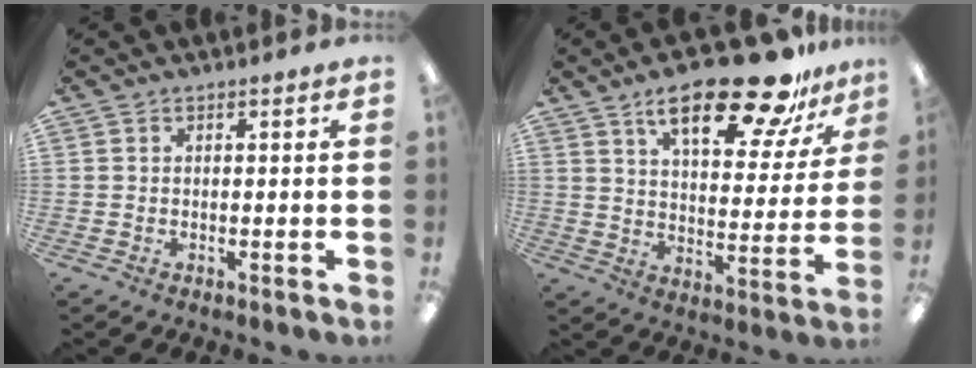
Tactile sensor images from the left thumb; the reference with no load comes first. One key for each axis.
{"total": 21.2, "fx": 14.3, "fy": 7.5, "fz": 13.6, "tx": -0.198, "ty": -0.082, "tz": 0.232}